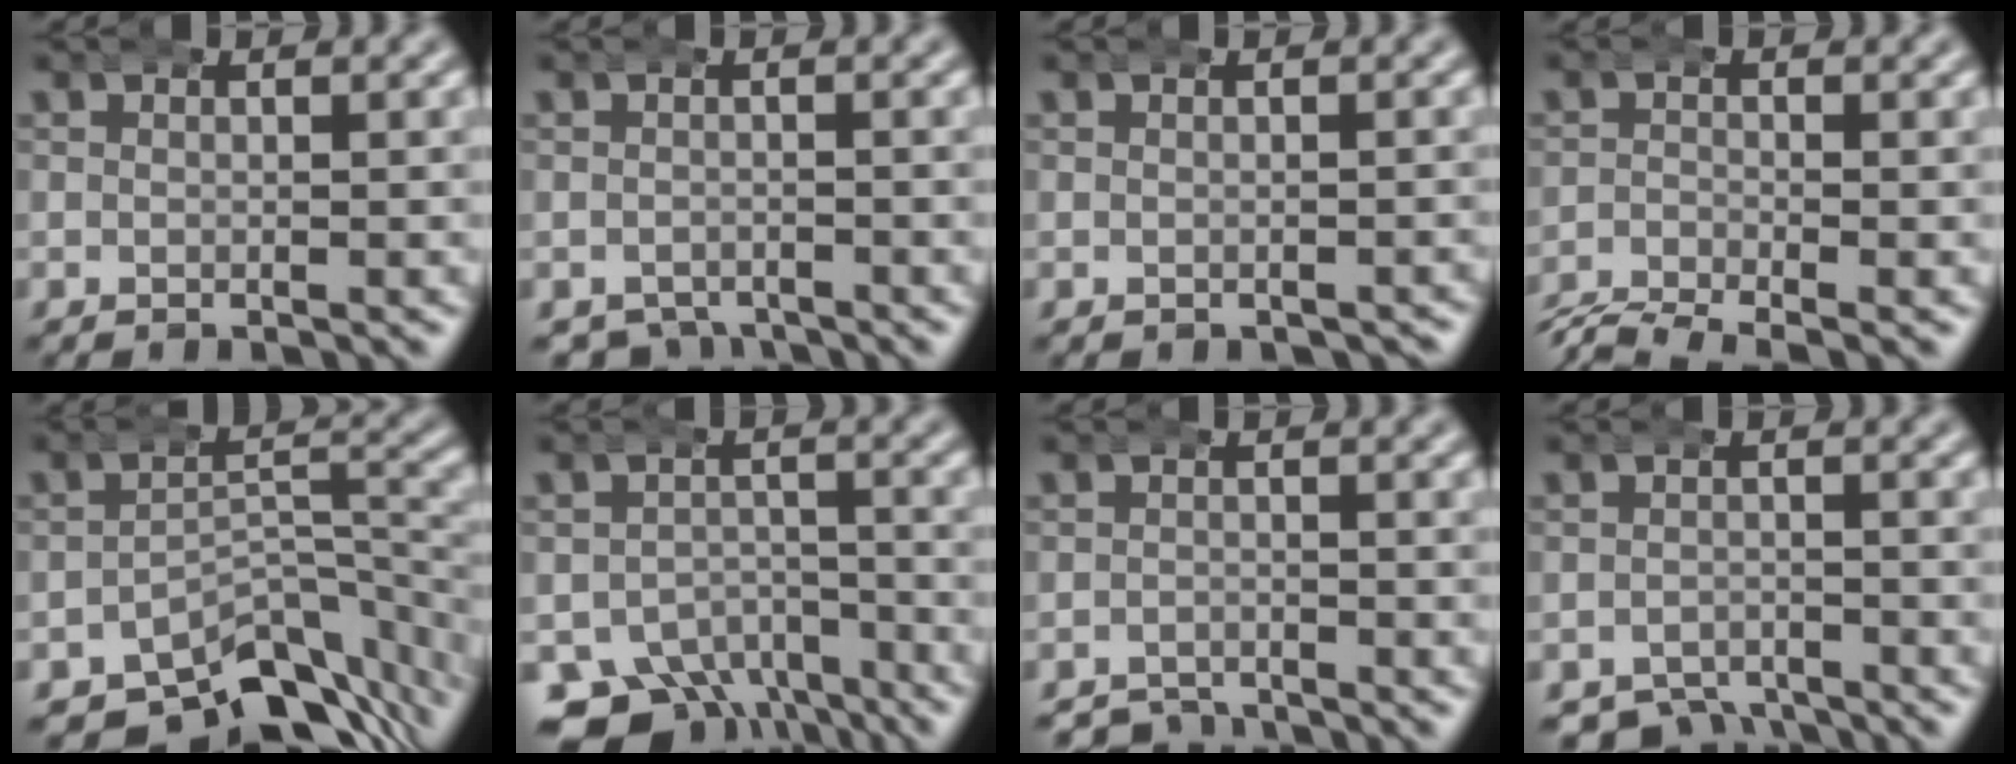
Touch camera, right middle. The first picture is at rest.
{"total": 3.4, "force": [-3.0, 1.4, 0.5], "torque": [-0.008, -0.019, -0.040]}
{"total": 1.1, "force": [-1.0, 0.4, 0.2], "torque": [-0.003, -0.003, -0.011]}
{"total": 6.1, "force": [-5.4, 1.9, 2.0], "torque": [-0.026, -0.016, -0.085]}
{"total": 12.2, "force": [-8.4, 5.8, 6.7], "torque": [-0.066, -0.028, -0.120]}
{"total": 10.1, "force": [-6.5, 6.7, 3.8], "torque": [-0.072, -0.048, -0.099]}
{"total": 3.5, "force": [-3.4, 0.9, 0.1], "torque": [0.001, -0.017, -0.054]}
{"total": 5.3, "force": [-4.7, 2.2, 0.9], "torque": [-0.005, -0.023, -0.073]}